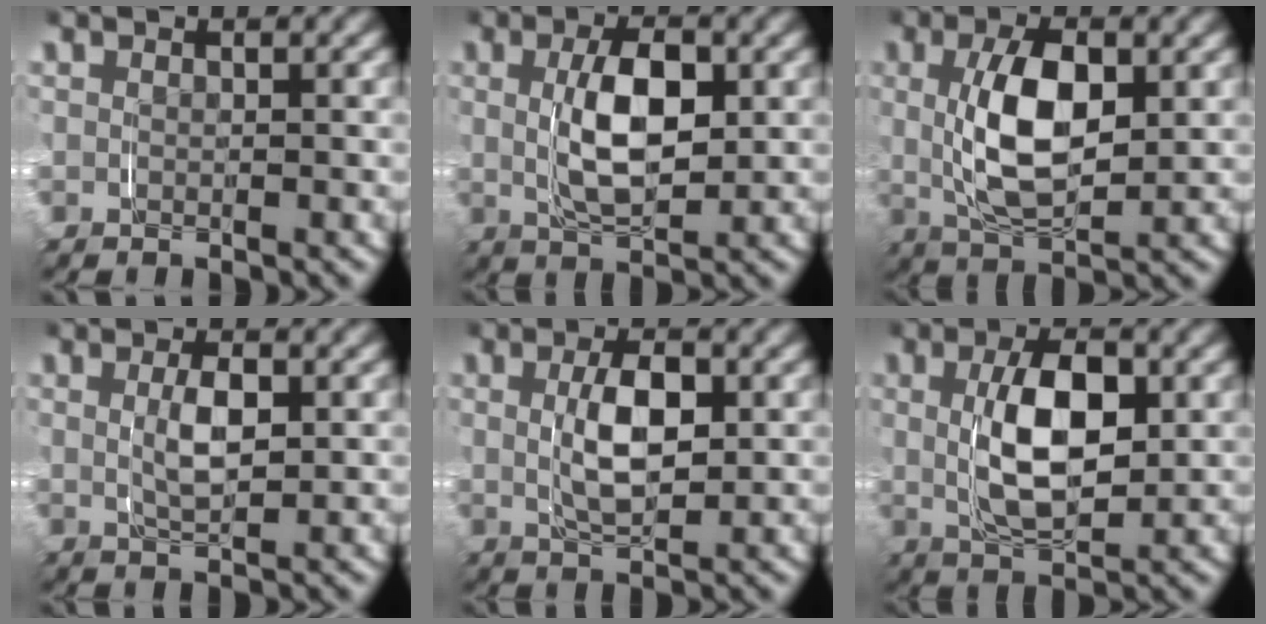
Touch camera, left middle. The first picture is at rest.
{"total": 2.6, "force": [0.7, 0.3, 2.5], "torque": [-0.028, 0.001, 0.017]}
{"total": 3.2, "force": [1.0, 0.3, 3.0], "torque": [-0.039, 0.005, 0.016]}
{"total": 1.3, "force": [0.8, -0.9, 0.4], "torque": [-0.002, -0.001, 0.019]}
{"total": 1.7, "force": [0.7, -0.1, 1.6], "torque": [-0.017, 0.000, 0.016]}
{"total": 3.3, "force": [0.8, 0.6, 3.1], "torque": [-0.035, 0.003, 0.016]}